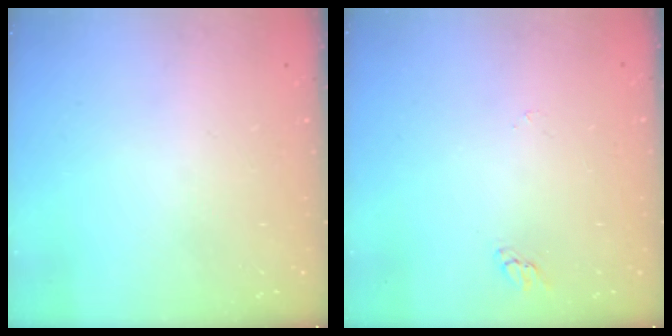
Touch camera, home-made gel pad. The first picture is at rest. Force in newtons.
{"total": 2.2, "press": 2.2, "slide": 0.2}